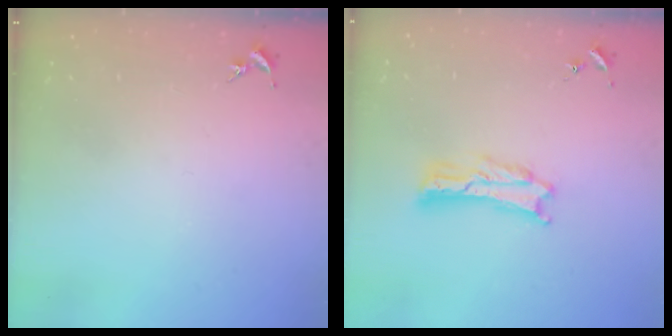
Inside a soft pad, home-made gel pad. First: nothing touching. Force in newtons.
{"total": 1.7, "press": 1.7, "slide": 0.3}